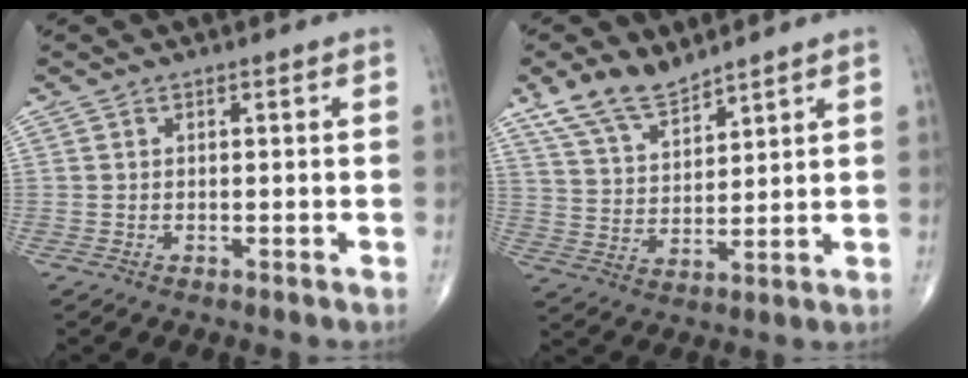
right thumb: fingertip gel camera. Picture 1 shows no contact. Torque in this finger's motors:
{"motor_torque": [-1.14, 1.26, -0.13, 0.21, 0.10]}